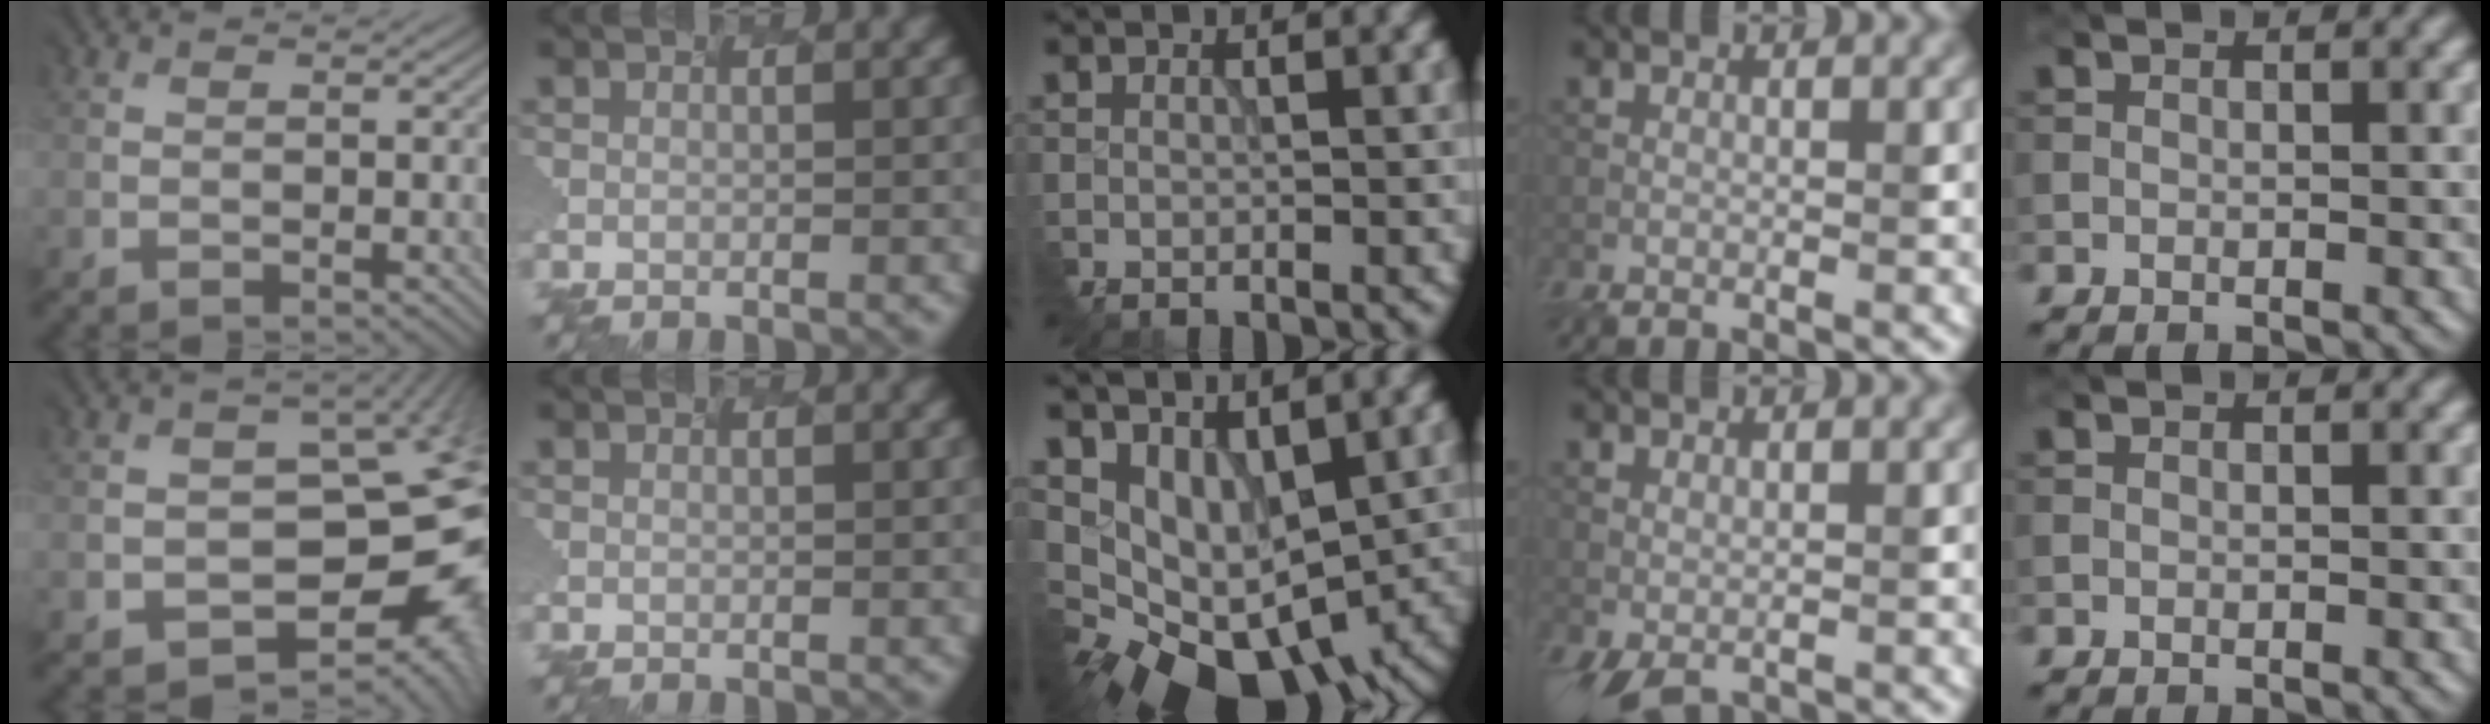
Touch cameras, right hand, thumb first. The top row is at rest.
{"thumb": {"total": 11.4, "force": [-4.0, 7.9, 7.2], "torque": [-0.058, -0.019, -0.049]}, "middle": {"total": 6.5, "force": [-0.4, 5.0, 4.1], "torque": [-0.050, -0.007, 0.021]}, "ring": {"total": 1.9, "force": [0.0, 0.9, 1.6], "torque": [-0.032, -0.005, 0.008]}}